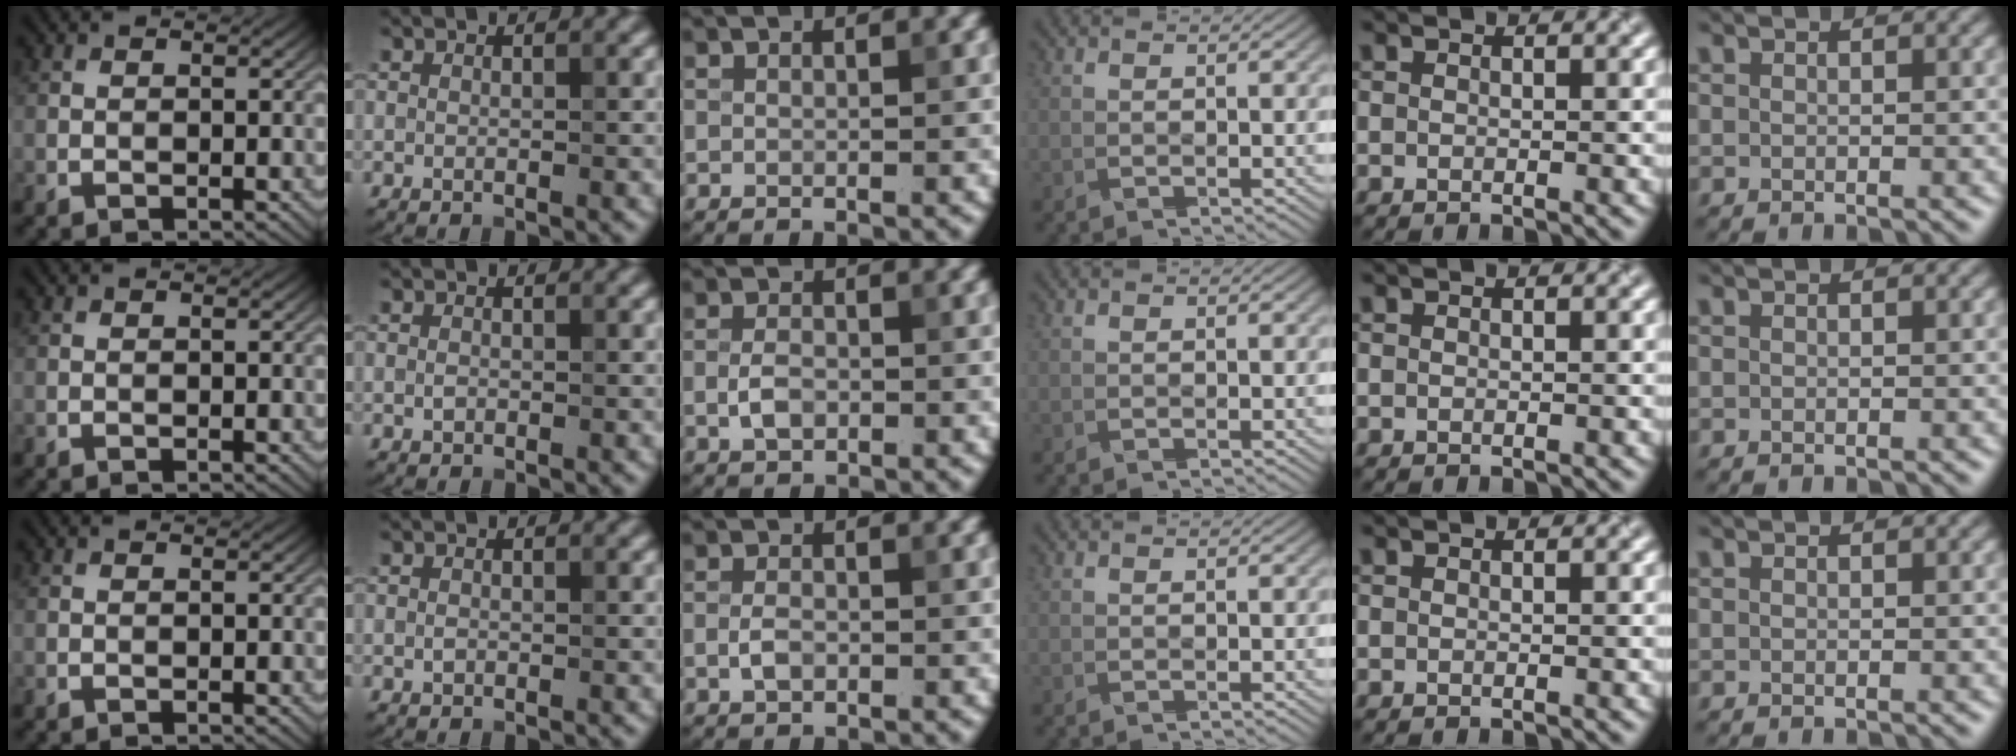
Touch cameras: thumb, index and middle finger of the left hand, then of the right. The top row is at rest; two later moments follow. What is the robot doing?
{"motion": "fold", "object": "receipt paper"}